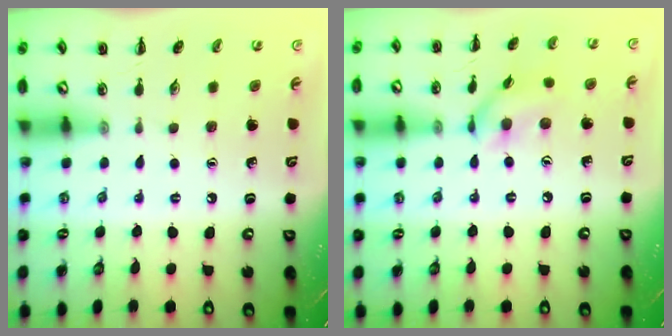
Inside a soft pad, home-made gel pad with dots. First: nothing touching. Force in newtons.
{"total": 9.2, "press": 9.1, "slide": 0.8}